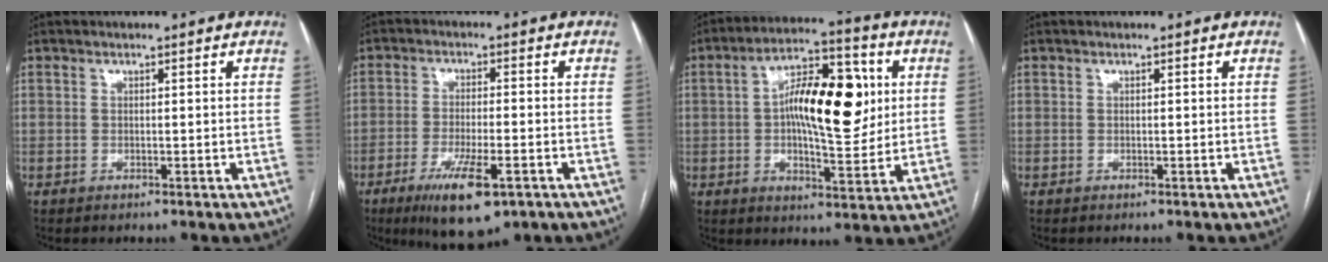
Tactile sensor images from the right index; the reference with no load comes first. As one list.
[{"total": 10.0, "force": [-5.3, 2.4, 8.2], "torque": [-0.148, -0.022, -0.078]}, {"total": 15.7, "force": [2.4, 5.5, 14.5], "torque": [-0.237, 0.026, 0.036]}, {"total": 0.0}]